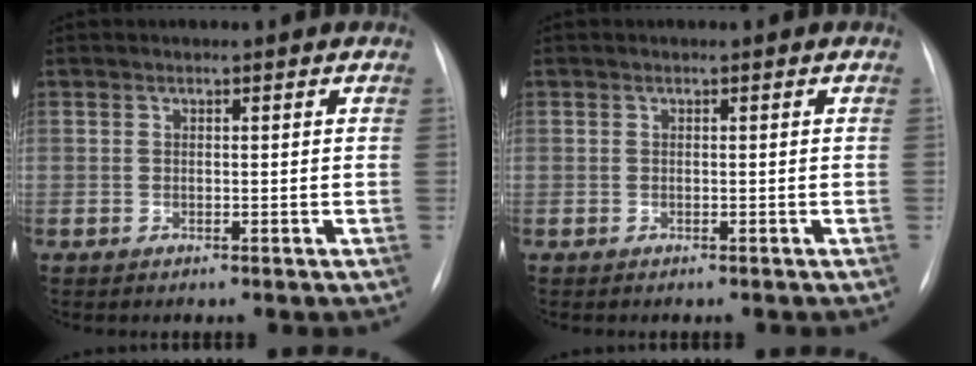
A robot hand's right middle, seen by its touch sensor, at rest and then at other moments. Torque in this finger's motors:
{"motor_torque": [-0.29, -0.02, -0.05, 0.03]}